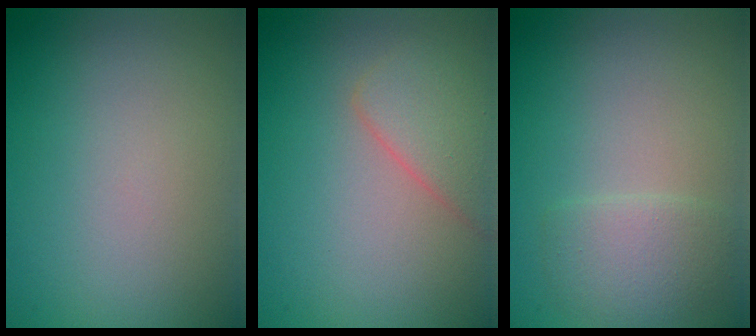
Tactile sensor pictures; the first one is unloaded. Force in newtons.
{"total": 2.9, "press": 2.9, "slide": 0.1}
{"total": 2.3, "press": 2.2, "slide": 0.1}